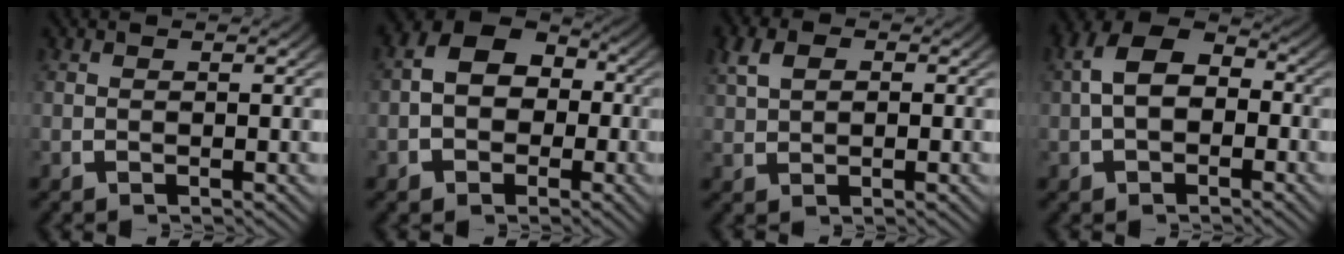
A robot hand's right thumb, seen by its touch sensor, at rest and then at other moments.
{"total": 7.7, "force": [0.6, 5.8, 5.1], "torque": [-0.095, 0.006, 0.006]}
{"total": 3.3, "force": [1.4, 2.2, 2.0], "torque": [-0.044, 0.002, 0.028]}
{"total": 7.5, "force": [1.0, 5.2, 5.3], "torque": [-0.105, -0.002, 0.020]}